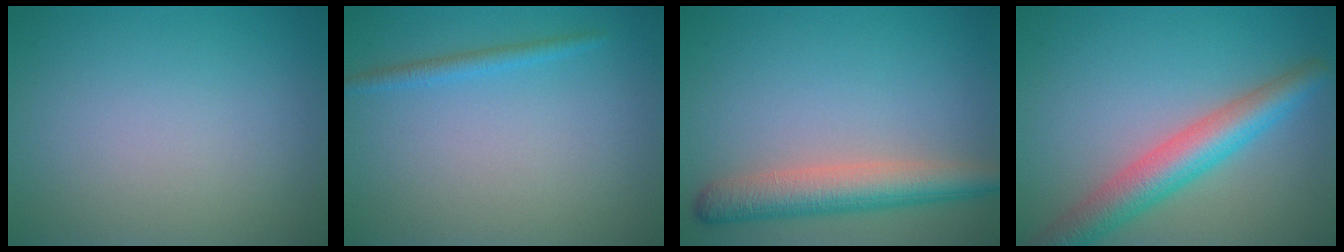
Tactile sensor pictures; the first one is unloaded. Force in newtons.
{"total": 1.3, "press": 1.3, "slide": 0.1}
{"total": 5.2, "press": 5.2, "slide": 0.2}
{"total": 5.6, "press": 5.6, "slide": 0.1}